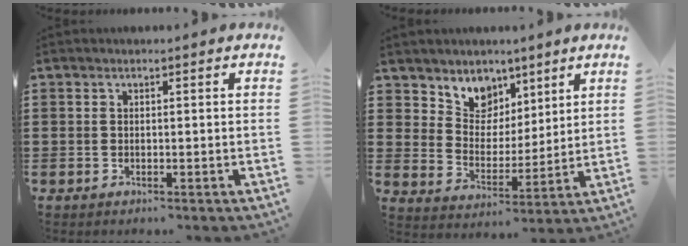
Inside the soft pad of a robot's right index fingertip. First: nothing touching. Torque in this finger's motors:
{"motor_torque": [0.83, 0.82, 0.13, 0.07]}